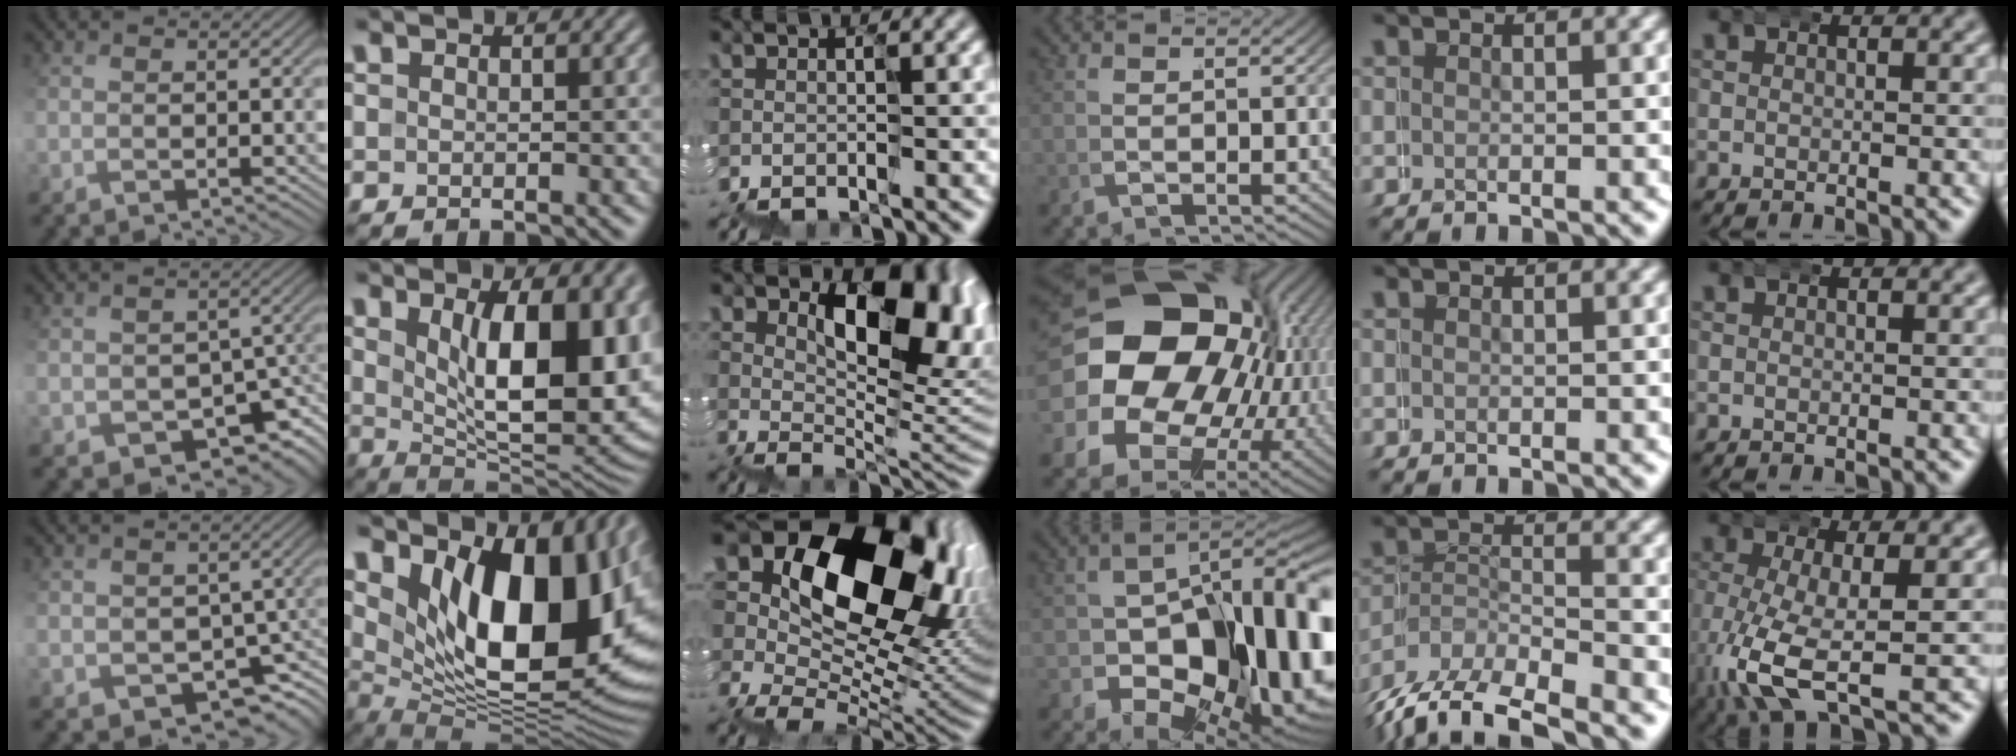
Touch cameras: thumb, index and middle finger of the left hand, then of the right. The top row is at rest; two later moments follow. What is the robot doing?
{"motion": "wrap", "object": "duck tape"}